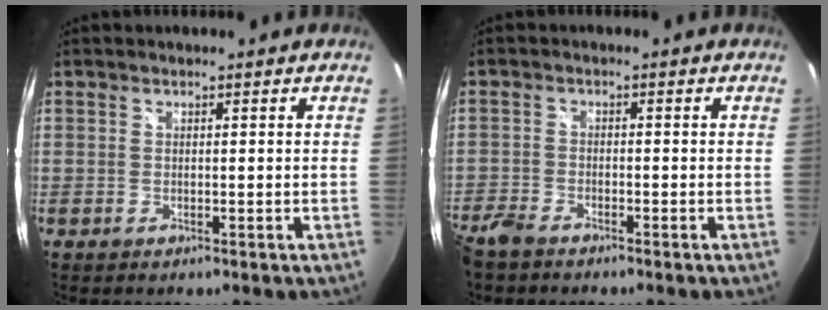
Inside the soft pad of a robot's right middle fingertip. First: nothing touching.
{"total": 5.6, "force": [-4.6, 2.2, 2.3], "torque": [-0.070, -0.017, -0.094]}